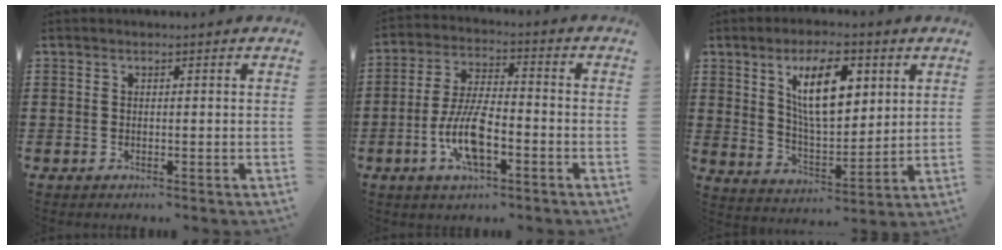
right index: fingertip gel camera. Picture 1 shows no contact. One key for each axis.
{"total": 9.8, "fx": -3.3, "fy": 3.5, "fz": 8.6, "tx": -0.195, "ty": -0.012, "tz": -0.065}
{"total": 10.9, "fx": 4.2, "fy": 4.6, "fz": 8.9, "tx": -0.160, "ty": 0.003, "tz": 0.070}